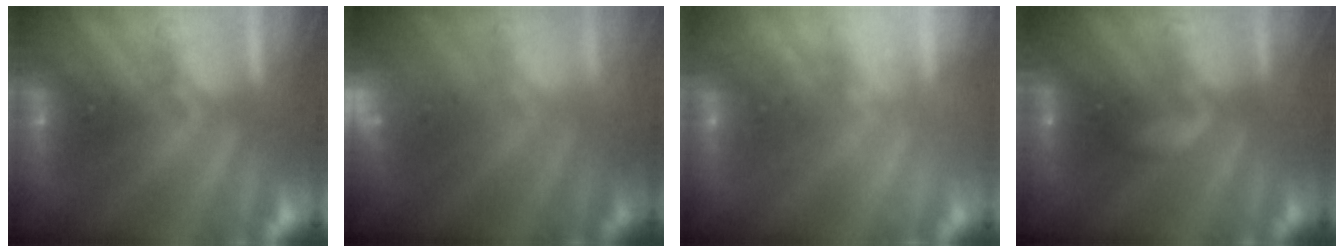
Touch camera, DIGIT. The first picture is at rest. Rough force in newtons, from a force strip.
{"total": 2.2}
{"total": 2.1}
{"total": 2.2}